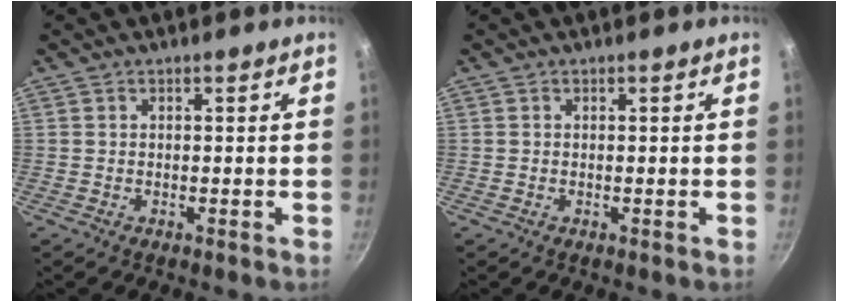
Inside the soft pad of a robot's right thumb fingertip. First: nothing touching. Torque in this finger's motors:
{"motor_torque": [0.28, 0.07, -0.18, -0.09, 0.07]}